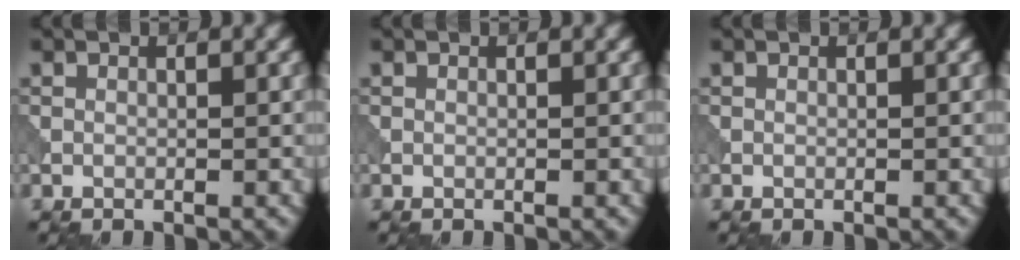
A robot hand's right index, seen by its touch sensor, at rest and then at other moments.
{"total": 0.0}
{"total": 0.0}